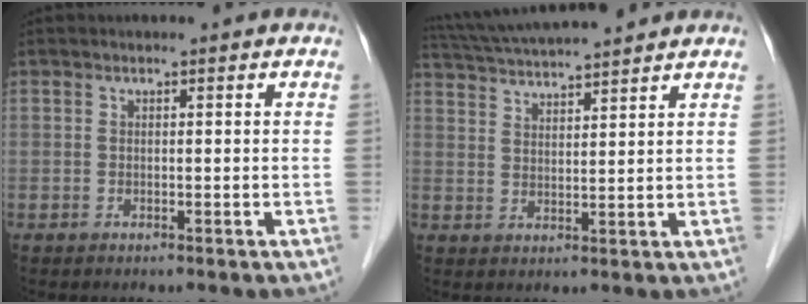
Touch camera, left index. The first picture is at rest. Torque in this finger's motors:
{"motor_torque": [0.24, -0.24, 0.41, 0.13]}